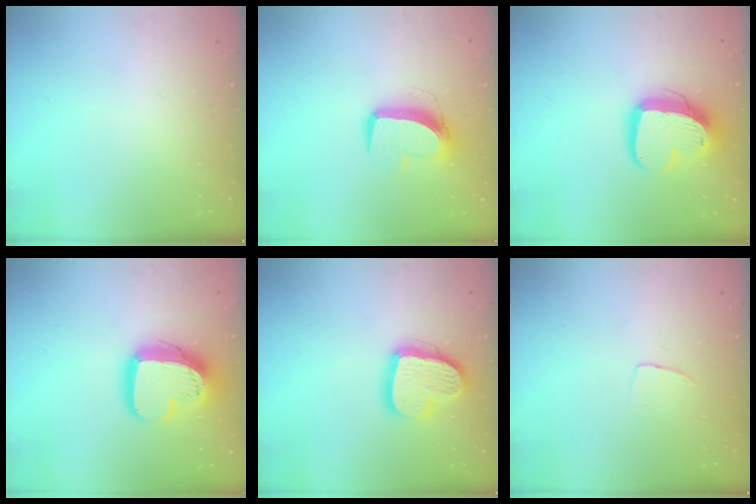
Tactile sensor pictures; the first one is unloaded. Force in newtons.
{"total": 10.6, "press": 10.5, "slide": 1.1}
{"total": 15.4, "press": 15.4, "slide": 1.6}
{"total": 17.0, "press": 17.0, "slide": 1.7}
{"total": 16.9, "press": 16.8, "slide": 1.6}
{"total": 2.9, "press": 2.9, "slide": 0.1}